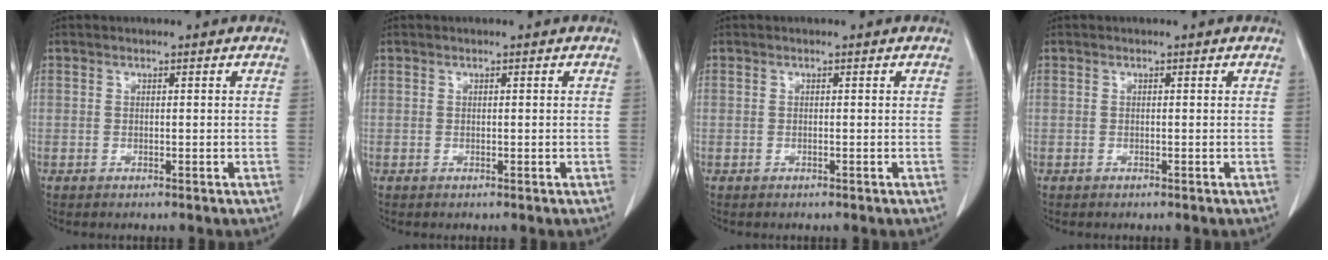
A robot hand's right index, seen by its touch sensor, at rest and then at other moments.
{"total": 0.0}
{"total": 0.0}
{"total": 0.0}